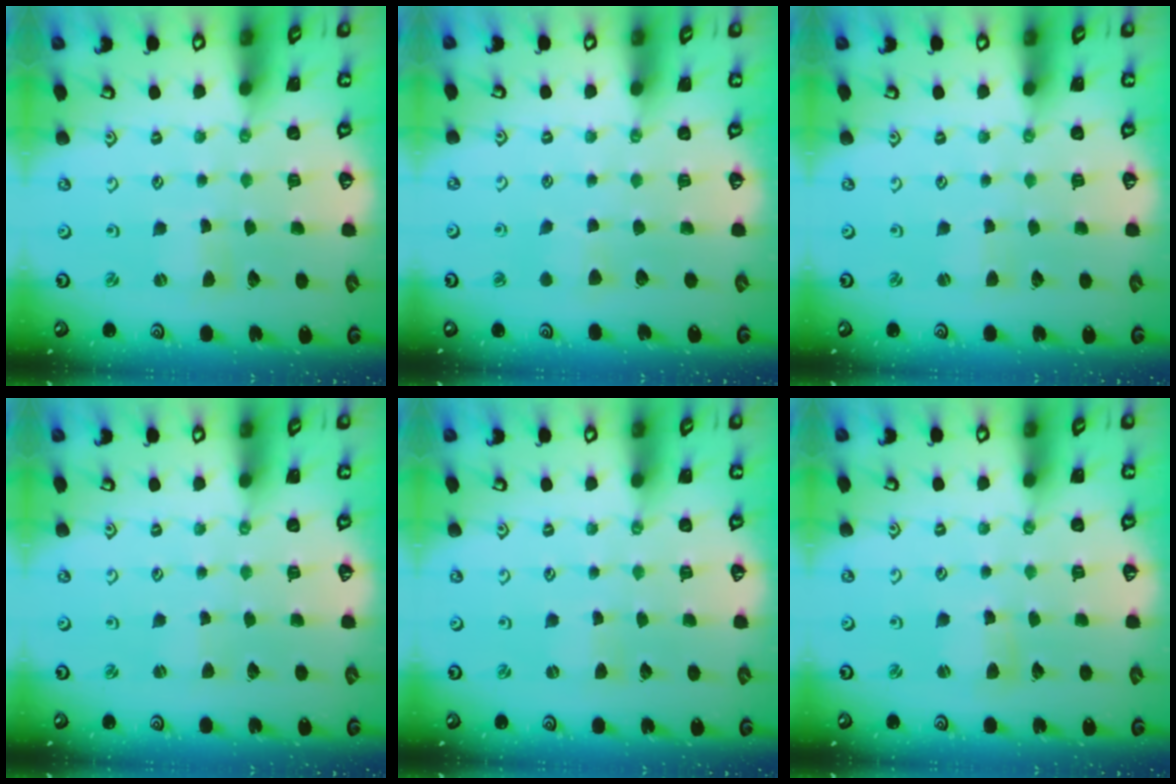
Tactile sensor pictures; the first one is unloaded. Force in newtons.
{"total": 3.9, "press": 3.9, "slide": 0.5}
{"total": 1.4, "press": 1.3, "slide": 0.3}
{"total": 1.0, "press": 1.0, "slide": 0.2}
{"total": 0.0}
{"total": 2.1, "press": 2.1, "slide": 0.2}